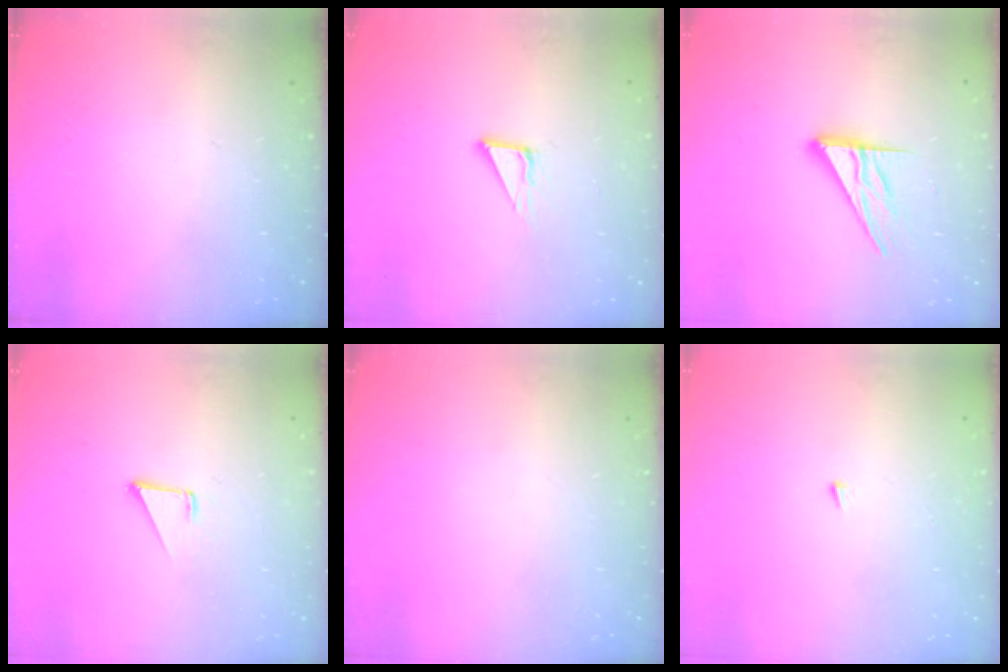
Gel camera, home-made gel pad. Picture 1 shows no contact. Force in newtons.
{"total": 5.0, "press": 5.0, "slide": 0.2}
{"total": 12.6, "press": 12.5, "slide": 1.1}
{"total": 1.7, "press": 1.7, "slide": 0.1}
{"total": 0.0}
{"total": 3.9, "press": 3.9, "slide": 0.3}